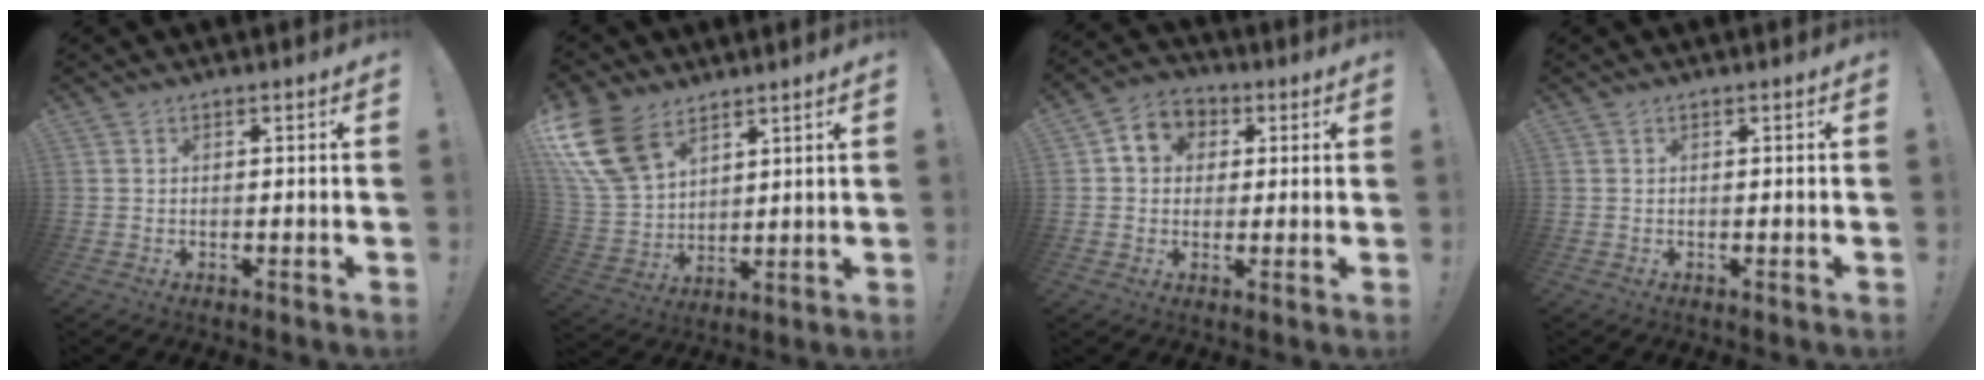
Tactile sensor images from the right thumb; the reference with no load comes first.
{"total": 16.9, "force": [9.8, 10.2, 9.2], "torque": [-0.189, -0.051, 0.190]}
{"total": 7.8, "force": [1.7, 6.9, 3.3], "torque": [-0.052, 0.008, 0.037]}
{"total": 0.0}